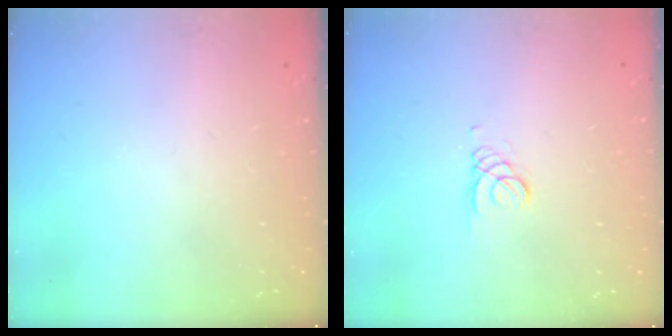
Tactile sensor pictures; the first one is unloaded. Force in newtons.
{"total": 0.7, "press": 0.7, "slide": 0.1}